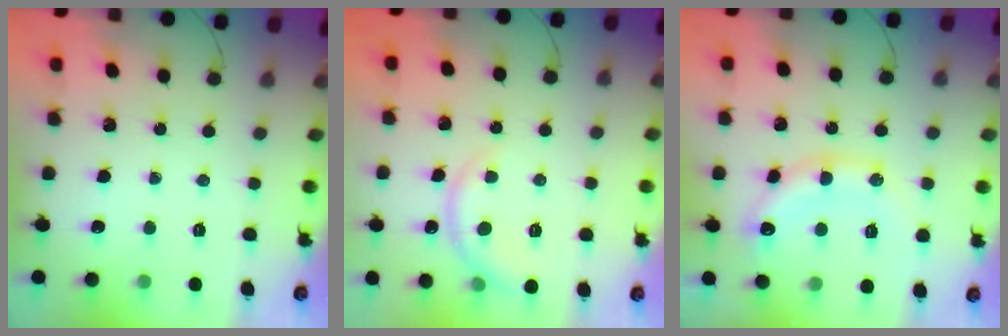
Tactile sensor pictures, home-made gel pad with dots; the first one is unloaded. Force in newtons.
{"total": 5.0, "press": 4.9, "slide": 0.8}
{"total": 13.6, "press": 13.5, "slide": 1.3}